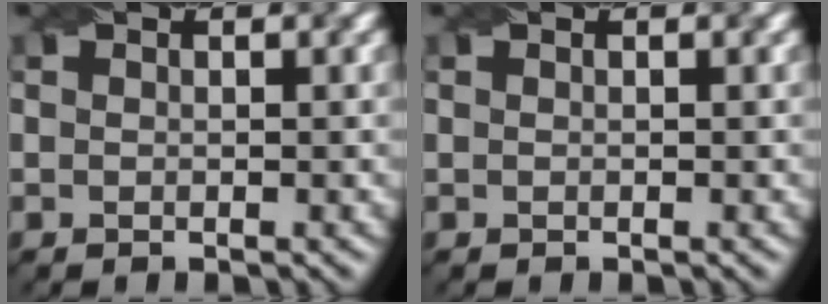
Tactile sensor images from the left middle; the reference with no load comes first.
{"total": 0.0}